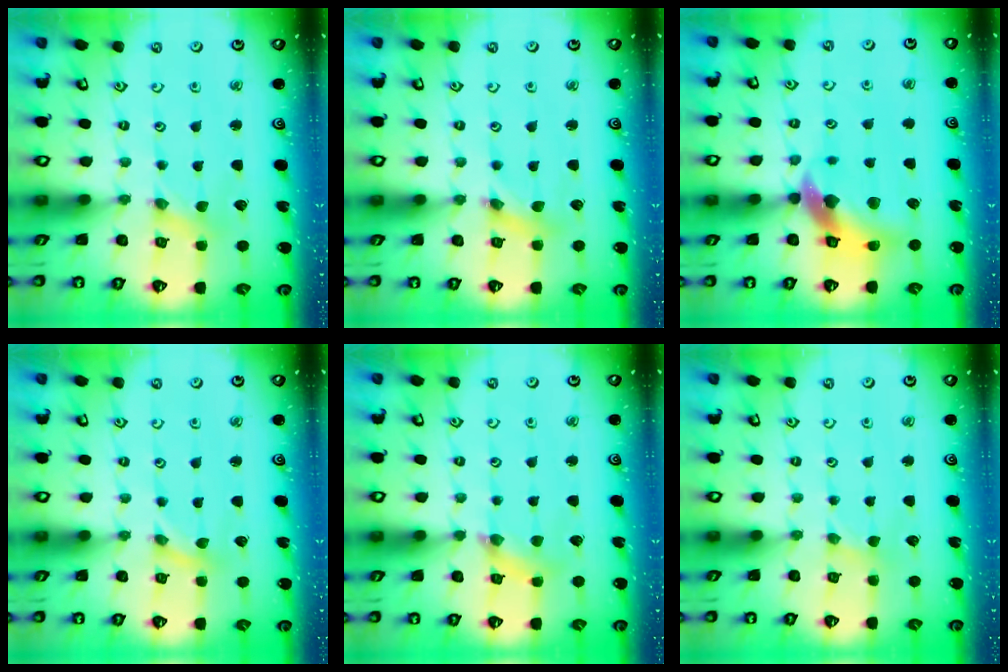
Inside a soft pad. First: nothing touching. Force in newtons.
{"total": 3.0, "press": 3.0, "slide": 0.3}
{"total": 12.4, "press": 12.3, "slide": 1.6}
{"total": 0.0}
{"total": 4.8, "press": 4.7, "slide": 0.4}
{"total": 0.6, "press": 0.6, "slide": 0.2}